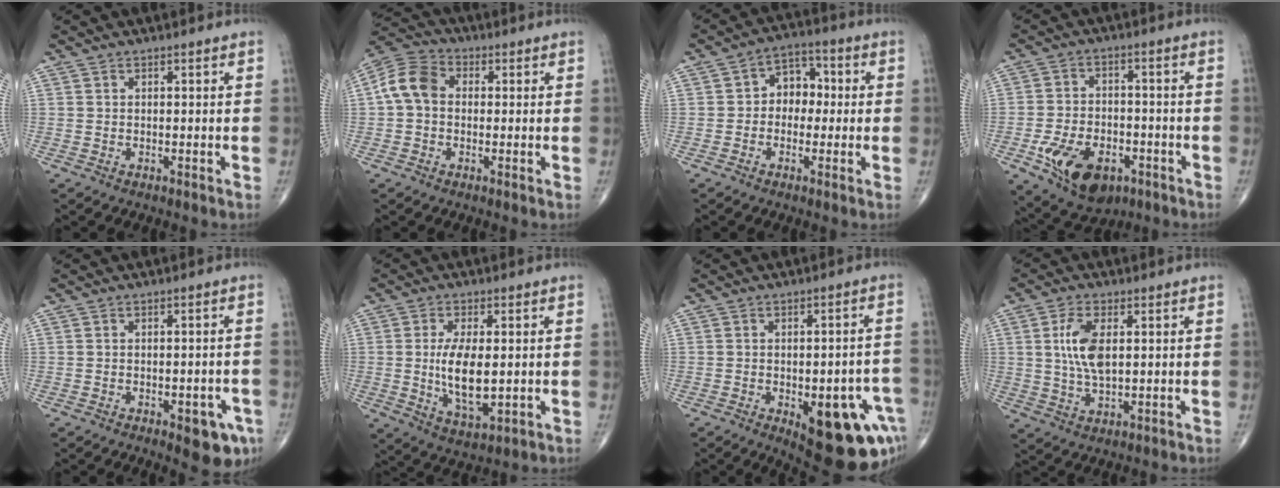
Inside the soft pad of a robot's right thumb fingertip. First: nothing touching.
{"total": 8.3, "force": [0.3, 6.3, 5.3], "torque": [-0.098, 0.027, -0.007]}
{"total": 7.1, "force": [-0.1, 5.5, 4.5], "torque": [-0.033, 0.026, -0.014]}
{"total": 13.4, "force": [-5.8, 8.3, 8.9], "torque": [-0.135, 0.020, -0.086]}
{"total": 4.0, "force": [-1.9, 1.9, 3.0], "torque": [-0.022, 0.004, -0.018]}
{"total": 10.4, "force": [-0.1, 4.6, 9.2], "torque": [-0.165, -0.020, 0.005]}
{"total": 19.0, "force": [-7.5, 8.2, 15.4], "torque": [-0.125, 0.025, -0.076]}
{"total": 7.9, "force": [1.5, 3.7, 6.8], "torque": [-0.139, -0.005, 0.030]}